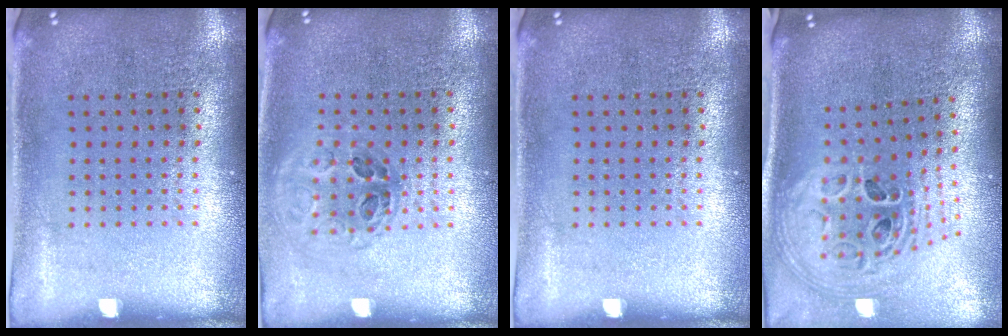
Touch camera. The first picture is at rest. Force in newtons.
{"total": 1.1, "press": 1.0, "slide": 0.4}
{"total": 0.0}
{"total": 2.4, "press": 1.7, "slide": 1.7}